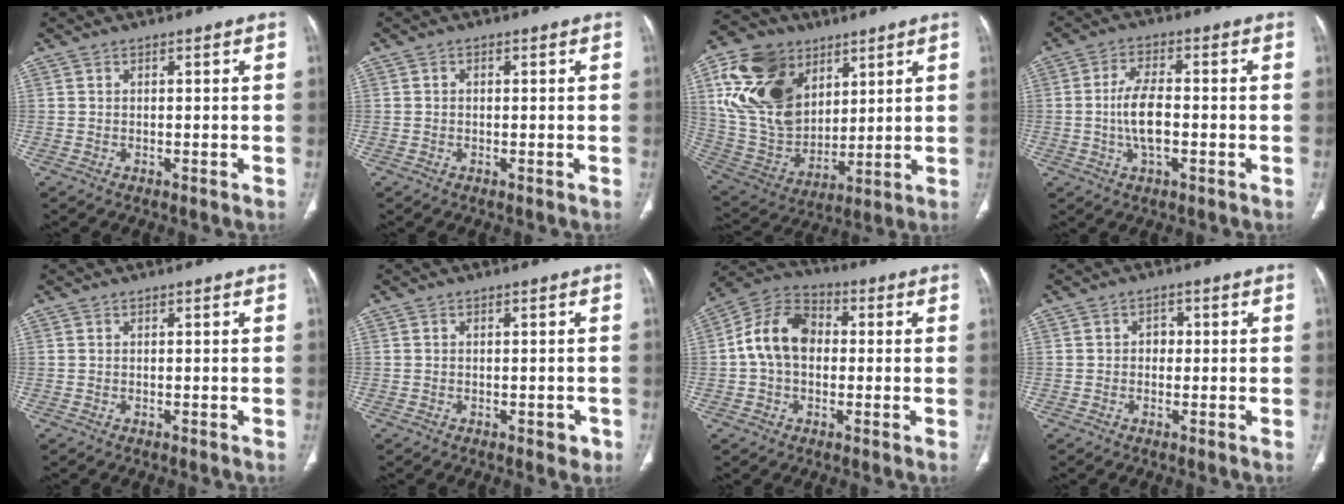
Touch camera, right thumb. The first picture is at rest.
{"total": 0.5, "force": [0.0, 0.4, 0.3], "torque": [-0.002, 0.002, -0.002]}
{"total": 22.3, "force": [8.7, 15.5, 13.5], "torque": [-0.241, -0.021, 0.173]}
{"total": 7.4, "force": [-1.0, 3.2, 6.6], "torque": [-0.132, 0.009, -0.022]}
{"total": 0.0}
{"total": 2.0, "force": [-0.9, 1.2, 1.3], "torque": [-0.006, 0.002, -0.008]}
{"total": 11.8, "force": [0.4, 8.5, 8.2], "torque": [-0.138, 0.031, -0.007]}
{"total": 2.1, "force": [0.0, 1.7, 1.1], "torque": [-0.003, 0.007, -0.006]}